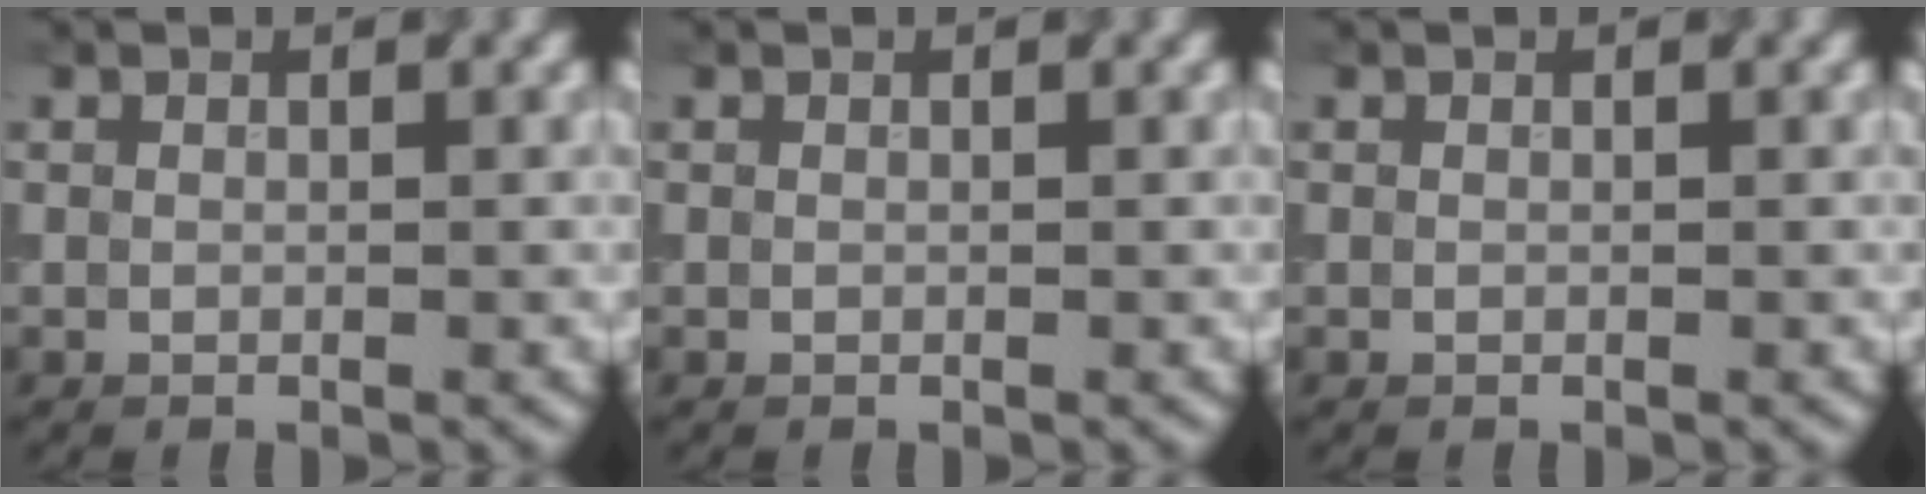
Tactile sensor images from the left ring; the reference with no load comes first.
{"total": 0.0}
{"total": 0.0}